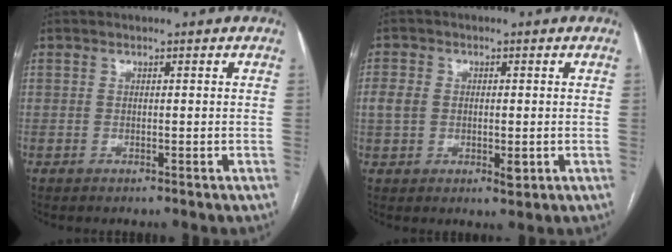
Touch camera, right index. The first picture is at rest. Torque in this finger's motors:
{"motor_torque": [0.33, 0.28, 0.03, 0.02]}